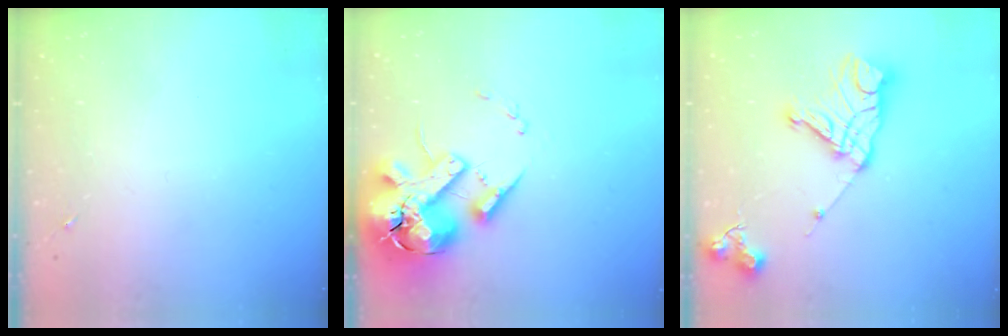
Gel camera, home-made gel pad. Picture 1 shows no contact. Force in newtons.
{"total": 20.7, "press": 20.4, "slide": 3.5}
{"total": 15.6, "press": 15.6, "slide": 1.2}